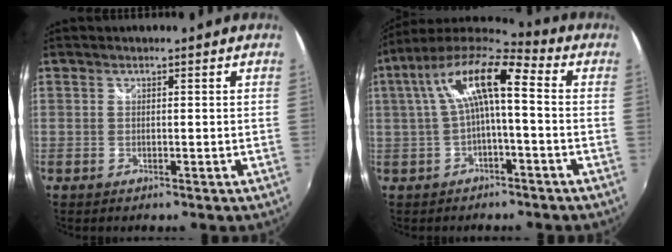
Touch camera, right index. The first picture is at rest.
{"total": 13.2, "force": [1.1, 3.6, 12.6], "torque": [-0.241, 0.028, 0.014]}